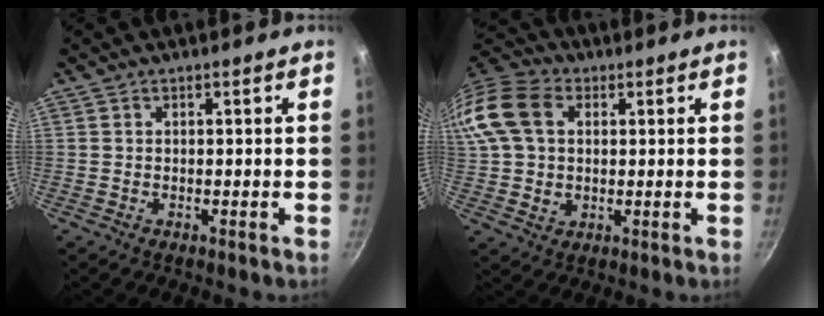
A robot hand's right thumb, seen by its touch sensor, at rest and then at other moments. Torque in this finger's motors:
{"motor_torque": [-0.92, 1.50, 0.38, -0.26, 0.20]}